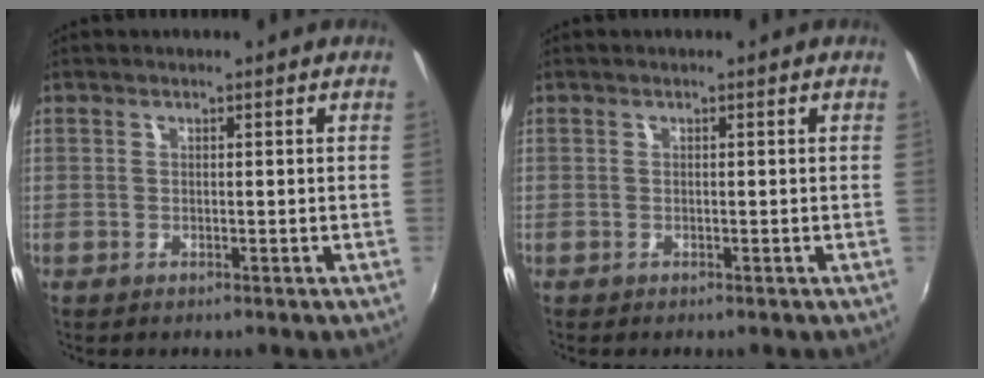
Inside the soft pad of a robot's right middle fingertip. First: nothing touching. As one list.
[{"total": 0.0}]